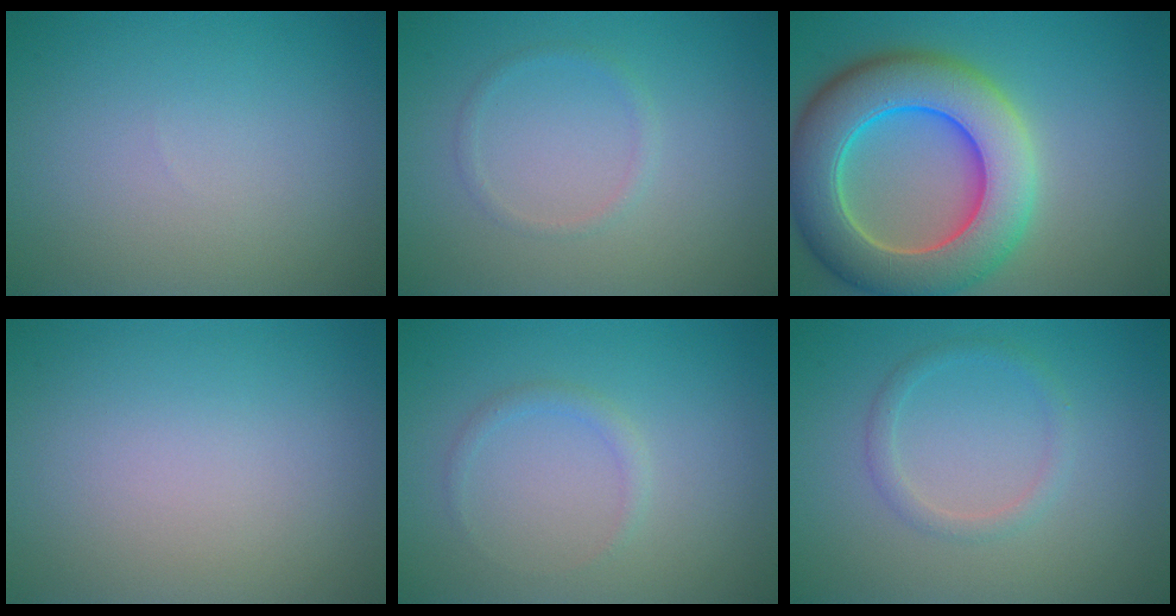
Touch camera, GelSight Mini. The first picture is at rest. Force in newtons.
{"total": 1.0, "press": 0.9, "slide": 0.0}
{"total": 11.2, "press": 11.2, "slide": 0.6}
{"total": 0.0}
{"total": 1.0, "press": 1.0, "slide": 0.1}
{"total": 1.5, "press": 1.5, "slide": 0.1}